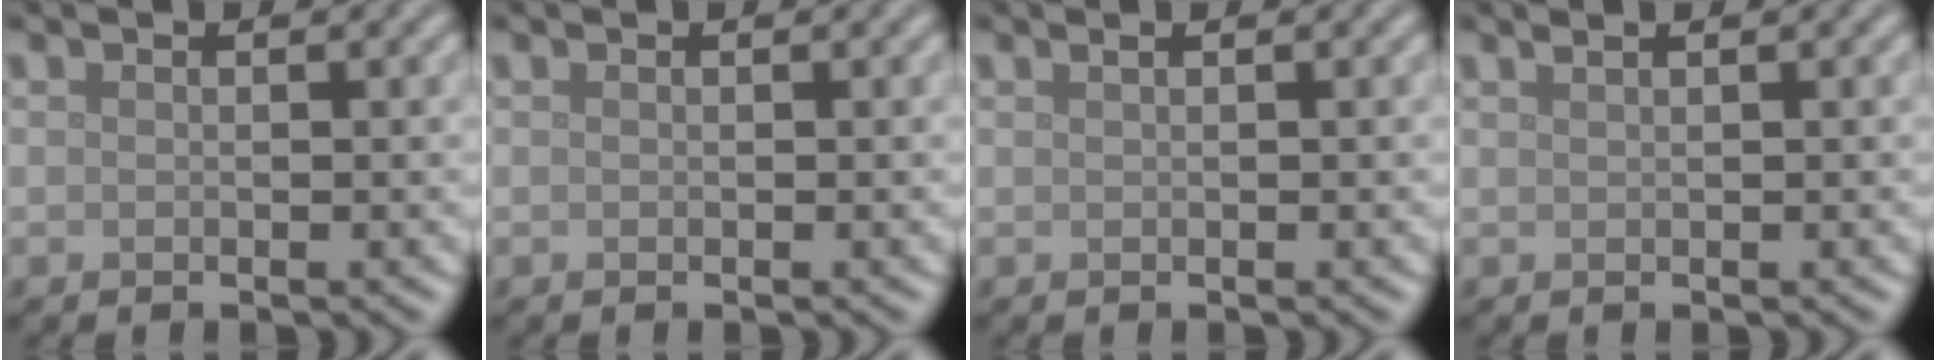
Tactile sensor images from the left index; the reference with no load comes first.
{"total": 0.0}
{"total": 0.9, "force": [0.5, 0.4, 0.6], "torque": [-0.006, -0.002, 0.003]}
{"total": 1.6, "force": [1.1, 0.7, 1.0], "torque": [-0.001, -0.001, 0.000]}